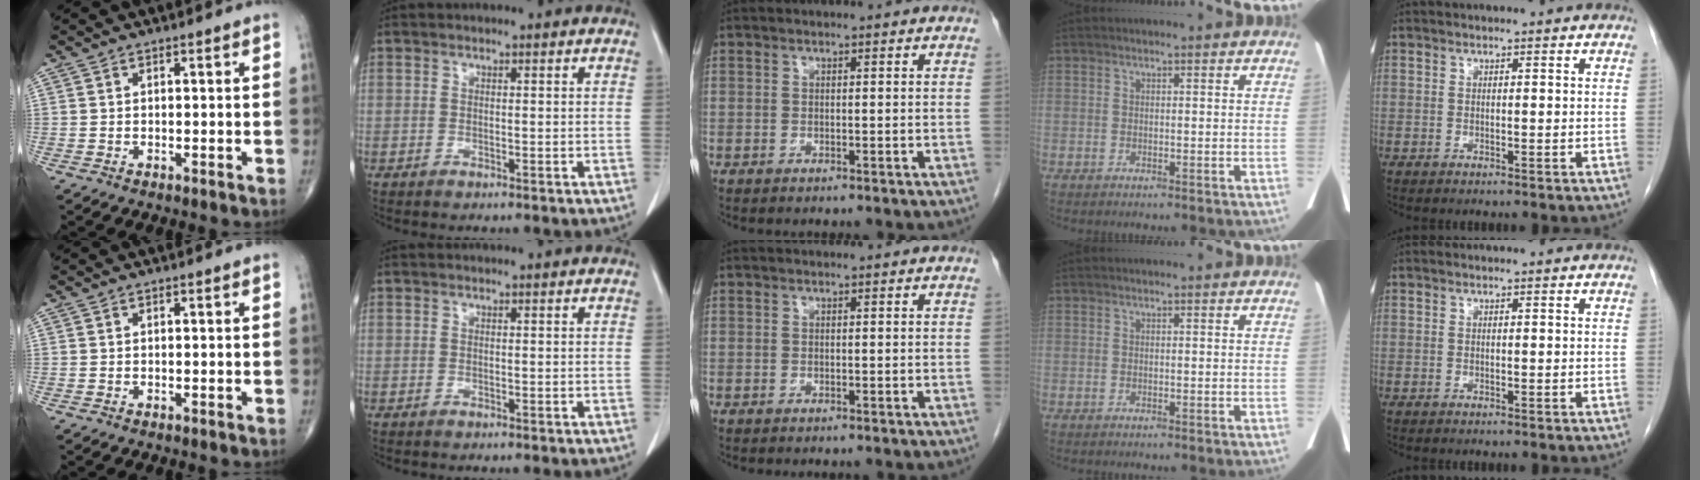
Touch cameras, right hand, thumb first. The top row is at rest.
{}